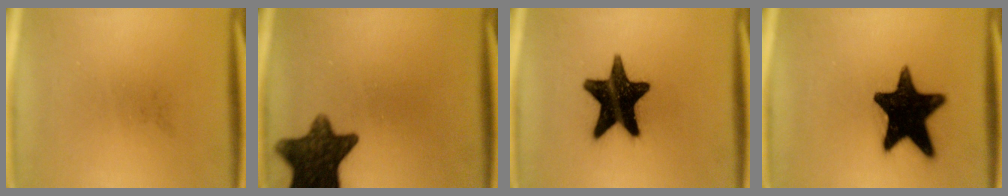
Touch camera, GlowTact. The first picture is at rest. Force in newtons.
{"total": 12.5}
{"total": 17.4}
{"total": 18.1}